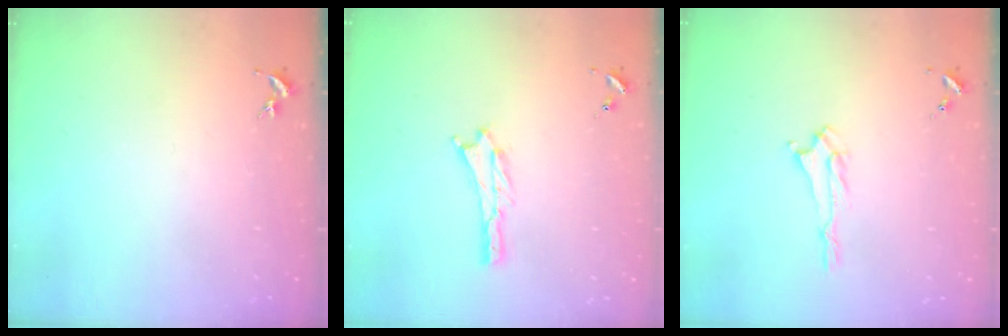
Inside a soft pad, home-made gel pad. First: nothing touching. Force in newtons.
{"total": 0.9, "press": 0.9, "slide": 0.2}
{"total": 1.4, "press": 1.3, "slide": 0.2}